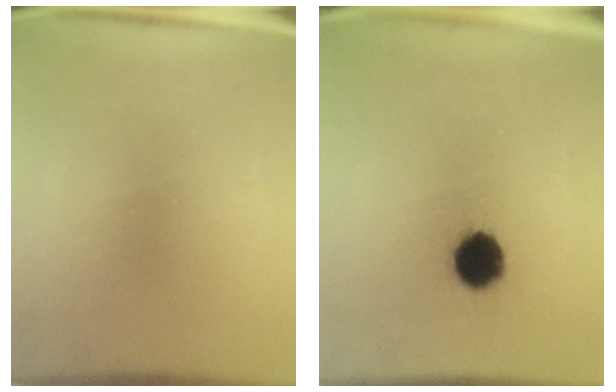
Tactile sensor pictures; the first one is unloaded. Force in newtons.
{"total": 7.5}